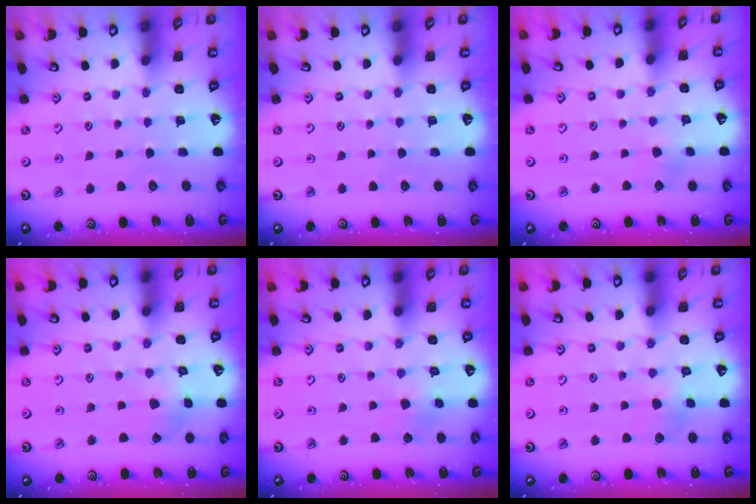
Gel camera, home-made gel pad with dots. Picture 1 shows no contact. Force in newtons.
{"total": 0.0}
{"total": 3.6, "press": 3.6, "slide": 0.3}
{"total": 1.6, "press": 1.6, "slide": 0.1}
{"total": 3.3, "press": 3.3, "slide": 0.5}
{"total": 4.7, "press": 4.6, "slide": 0.4}